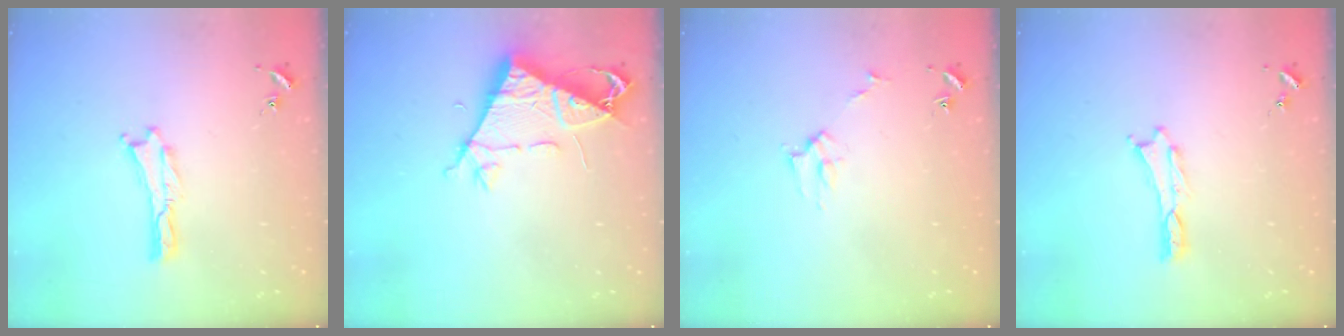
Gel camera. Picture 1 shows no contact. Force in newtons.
{"total": 7.9, "press": 7.8, "slide": 0.9}
{"total": 2.7, "press": 2.7, "slide": 0.3}
{"total": 0.0}